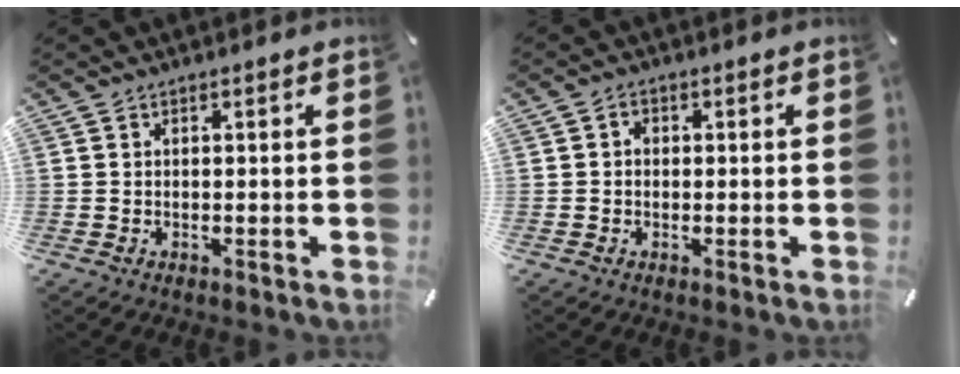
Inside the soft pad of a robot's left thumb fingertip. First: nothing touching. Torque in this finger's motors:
{"motor_torque": [-0.02, -0.25, -0.14, 0.26, -0.08]}